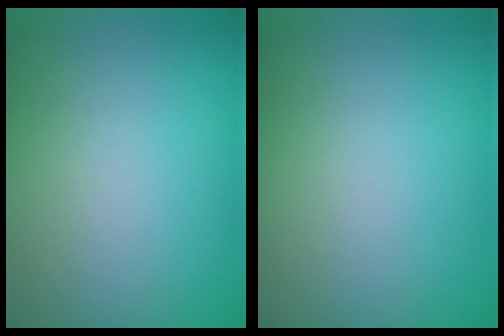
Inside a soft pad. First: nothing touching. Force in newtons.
{"total": 0.0}